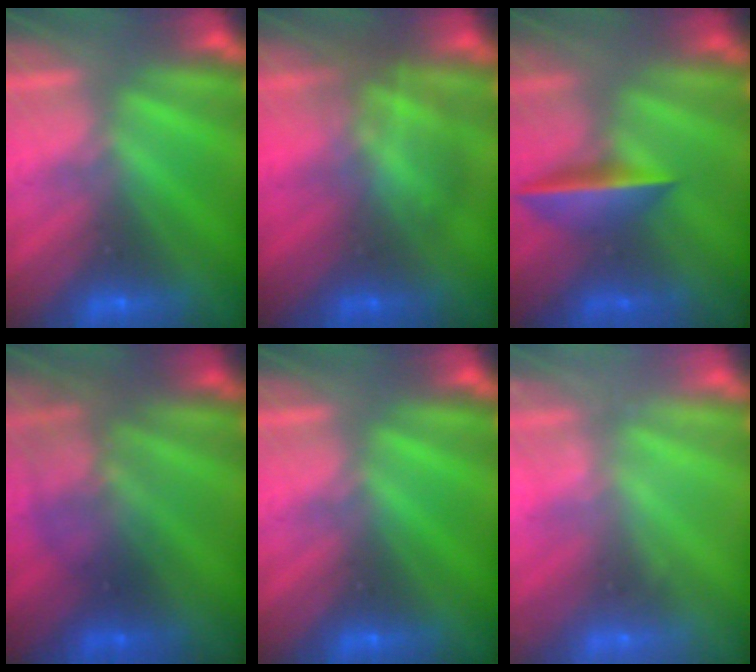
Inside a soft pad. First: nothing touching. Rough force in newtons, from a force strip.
{"total": 2.9}
{"total": 1.2}
{"total": 2.2}
{"total": 0.0}
{"total": 2.1}